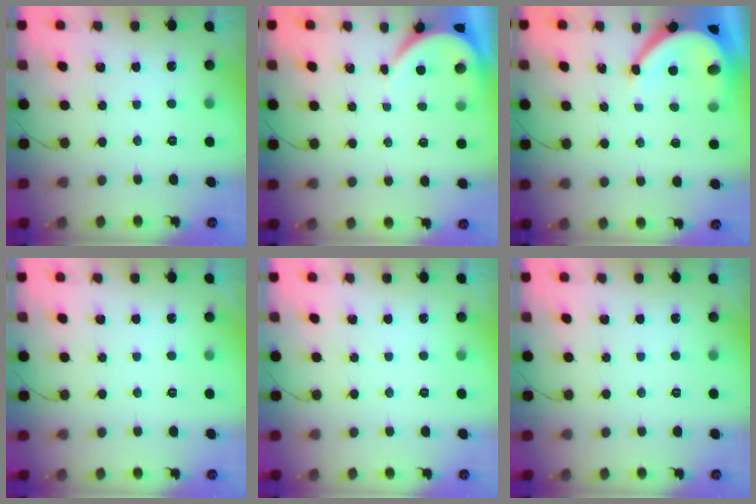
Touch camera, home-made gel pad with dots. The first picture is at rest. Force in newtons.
{"total": 3.4, "press": 3.4, "slide": 0.5}
{"total": 8.5, "press": 8.5, "slide": 1.1}
{"total": 0.0}
{"total": 0.0}
{"total": 0.0}